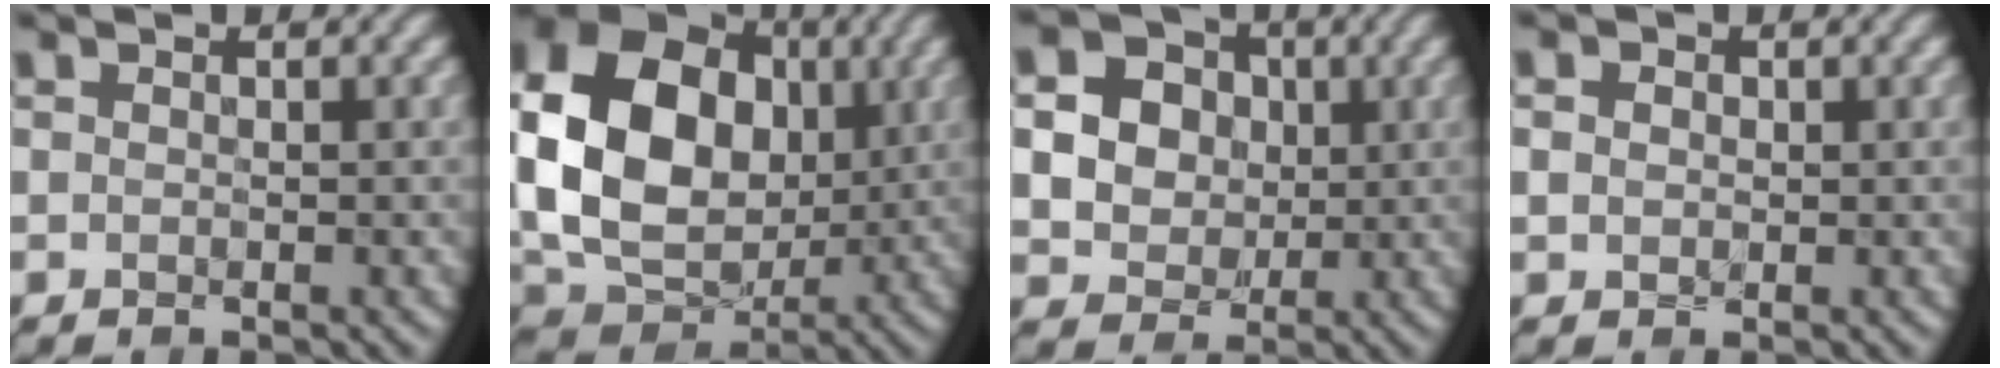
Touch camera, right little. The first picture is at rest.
{"total": 15.8, "force": [0.8, 12.2, 10.0], "torque": [-0.201, 0.010, 0.017]}
{"total": 11.6, "force": [3.1, 9.9, 5.3], "torque": [-0.138, 0.022, 0.060]}
{"total": 1.1, "force": [0.2, 1.1, 0.3], "torque": [-0.015, 0.001, 0.006]}